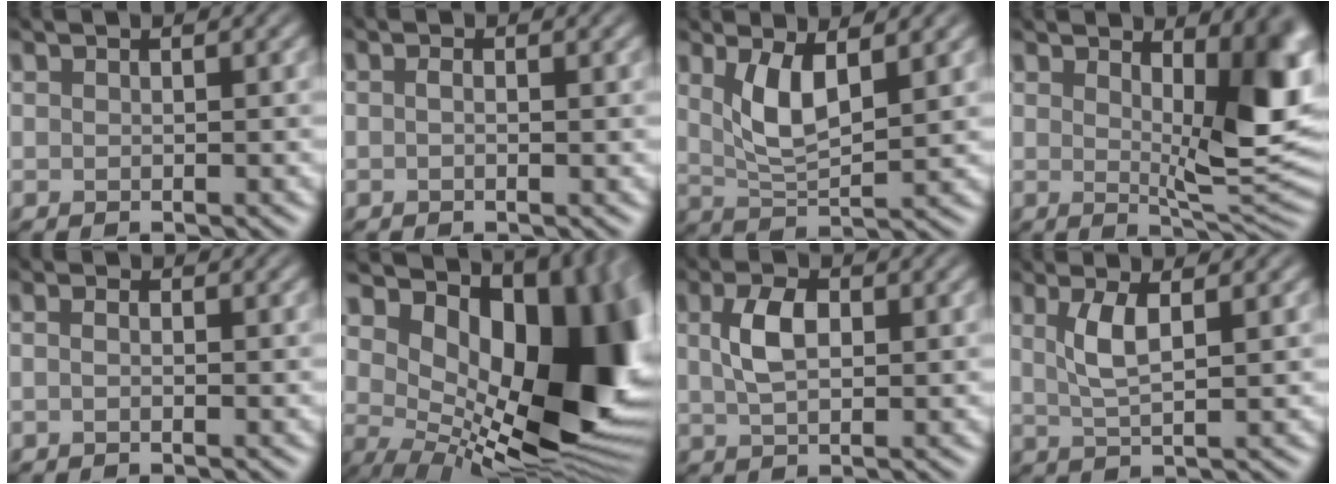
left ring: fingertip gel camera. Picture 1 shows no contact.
{"total": 0.6, "force": [-0.4, 0.3, 0.2], "torque": [-0.003, -0.003, -0.009]}
{"total": 3.7, "force": [0.8, 1.3, 3.4], "torque": [-0.069, -0.014, 0.015]}
{"total": 9.7, "force": [2.6, 3.6, 8.6], "torque": [-0.110, -0.004, 0.037]}
{"total": 0.9, "force": [-0.7, 0.4, 0.3], "torque": [-0.004, -0.002, -0.017]}
{"total": 16.7, "force": [3.3, 9.0, 13.7], "torque": [-0.169, -0.014, 0.059]}
{"total": 3.1, "force": [-0.1, 1.8, 2.5], "torque": [-0.054, 0.001, -0.004]}
{"total": 2.5, "force": [0.2, 0.7, 2.4], "torque": [-0.048, -0.009, 0.003]}